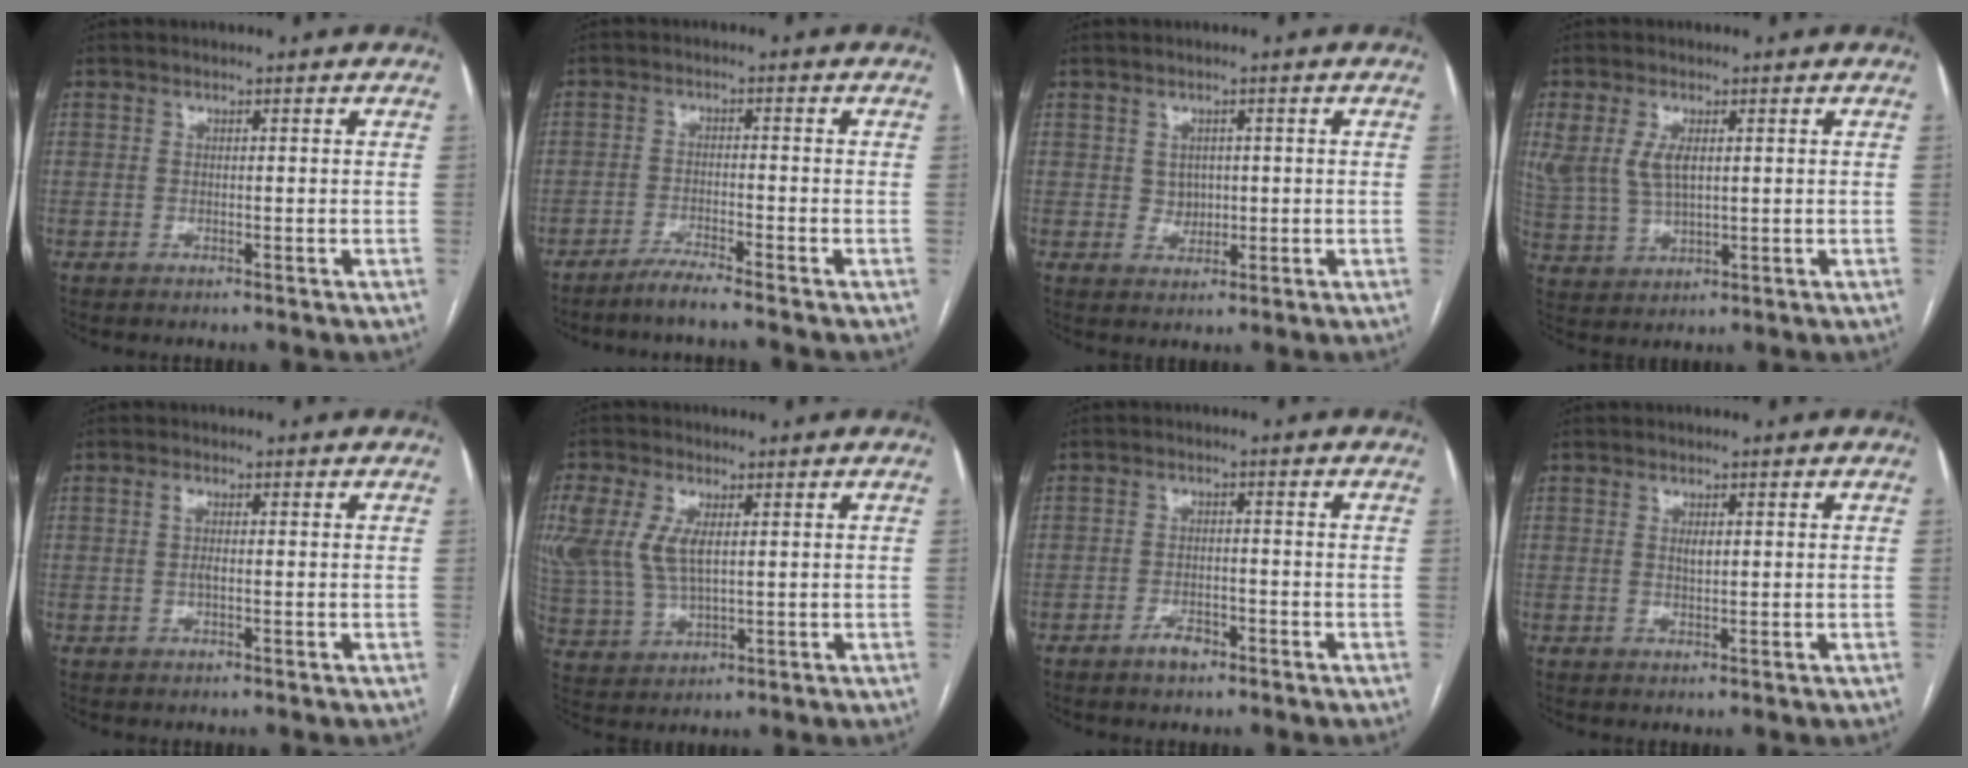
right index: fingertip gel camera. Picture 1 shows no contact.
{"total": 3.7, "force": [-3.2, -1.0, 1.5], "torque": [-0.031, -0.010, -0.065]}
{"total": 2.5, "force": [0.5, 2.2, 1.0], "torque": [-0.015, 0.002, 0.013]}
{"total": 8.5, "force": [2.3, 4.7, 6.7], "torque": [-0.162, 0.009, 0.054]}
{"total": 2.7, "force": [0.0, 0.8, 2.6], "torque": [-0.056, 0.003, 0.001]}
{"total": 13.9, "force": [3.3, 7.7, 11.1], "torque": [-0.284, 0.005, 0.070]}
{"total": 2.8, "force": [-1.8, 1.3, 1.7], "torque": [-0.034, 0.004, -0.029]}
{"total": 1.4, "force": [0.4, 0.5, 1.2], "torque": [-0.022, -0.001, 0.008]}